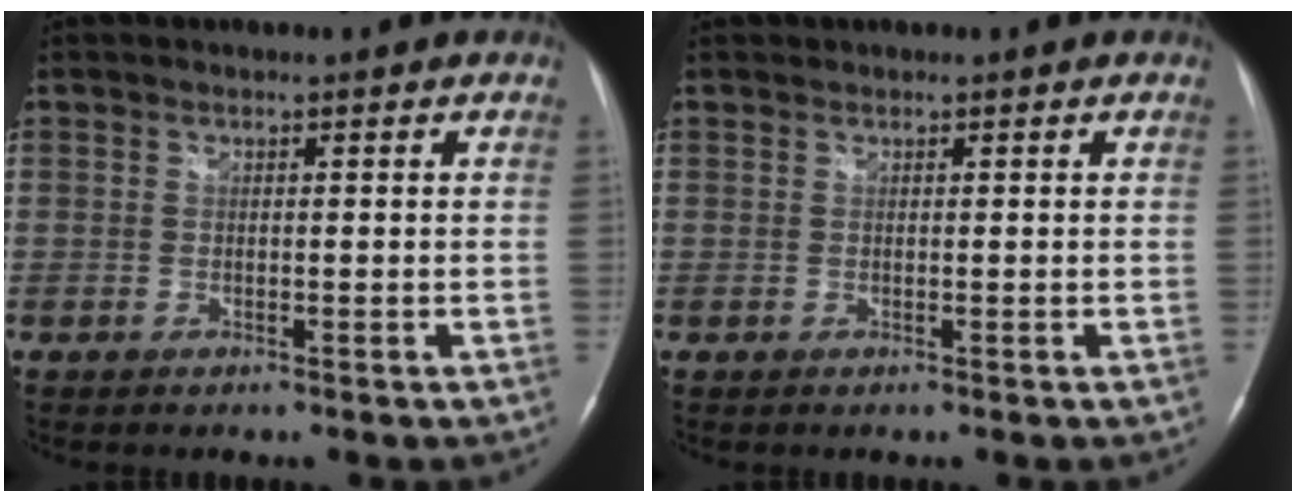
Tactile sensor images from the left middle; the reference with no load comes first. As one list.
[{"total": 0.0}]